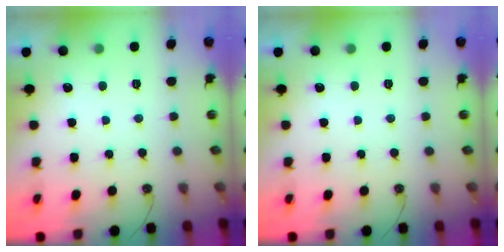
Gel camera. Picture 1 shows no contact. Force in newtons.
{"total": 0.0}